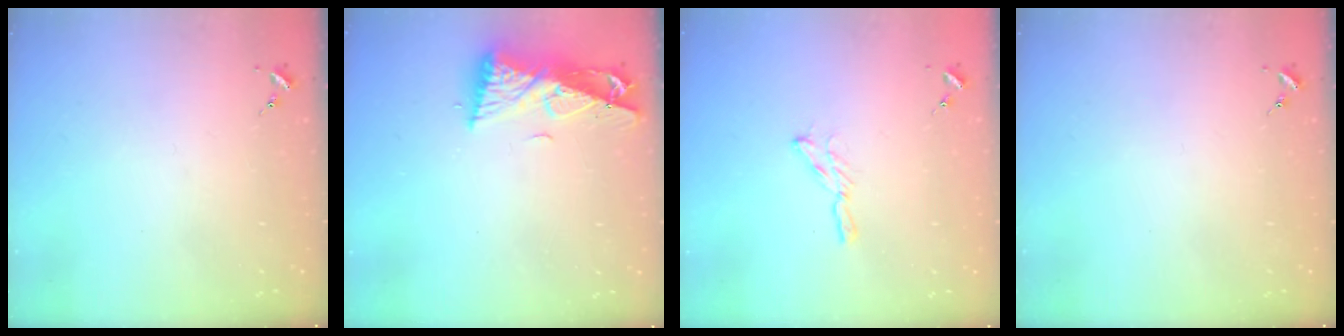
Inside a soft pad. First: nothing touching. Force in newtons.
{"total": 10.1, "press": 10.0, "slide": 1.4}
{"total": 5.3, "press": 5.3, "slide": 0.5}
{"total": 0.0}